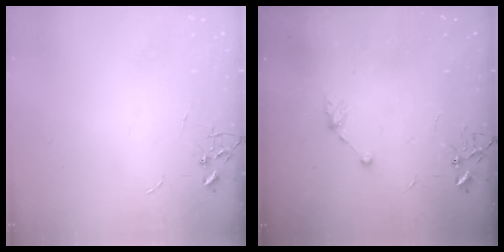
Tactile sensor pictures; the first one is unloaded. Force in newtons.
{"total": 6.4, "press": 6.2, "slide": 1.5}